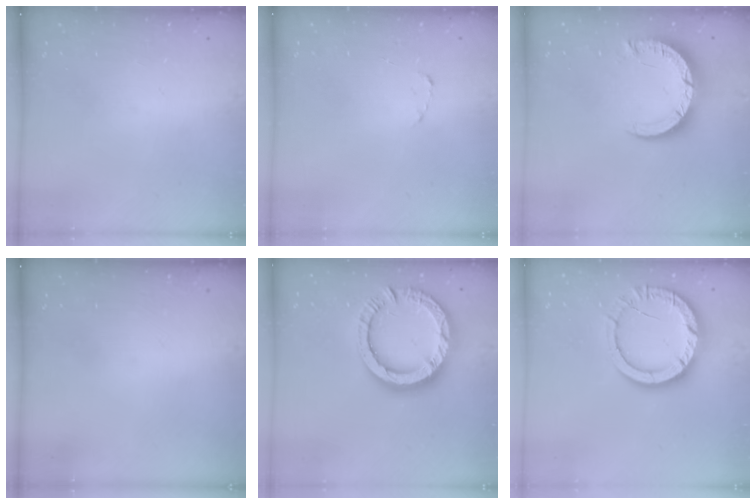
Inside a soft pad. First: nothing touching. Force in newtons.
{"total": 1.8, "press": 1.7, "slide": 0.3}
{"total": 8.9, "press": 8.9, "slide": 0.9}
{"total": 0.0}
{"total": 15.9, "press": 15.8, "slide": 1.6}
{"total": 12.0, "press": 11.9, "slide": 1.0}